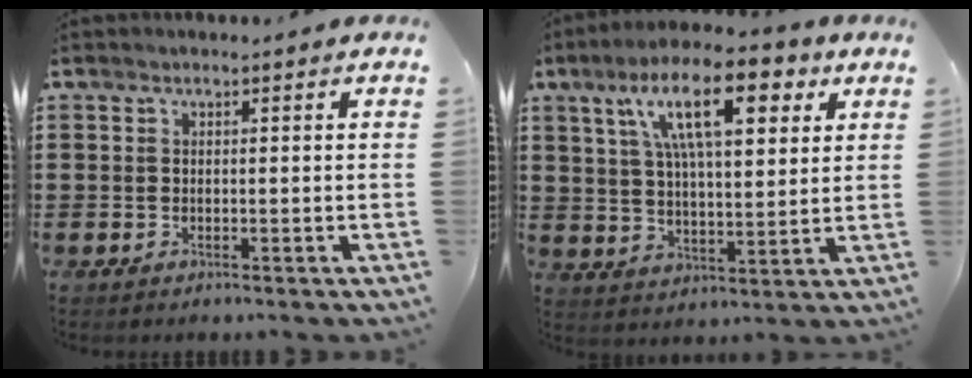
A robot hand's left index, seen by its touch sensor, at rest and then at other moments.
{"total": 15.1, "force": [7.7, 5.0, 12.0], "torque": [-0.213, -0.006, 0.127]}